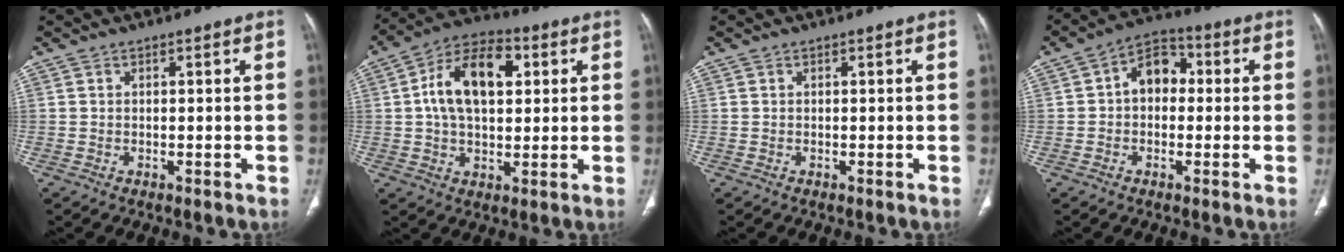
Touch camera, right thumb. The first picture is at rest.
{"total": 14.6, "force": [3.1, 8.6, 11.4], "torque": [-0.183, 0.017, 0.046]}
{"total": 0.0}
{"total": 7.9, "force": [0.5, 5.7, 5.5], "torque": [-0.058, 0.027, -0.006]}